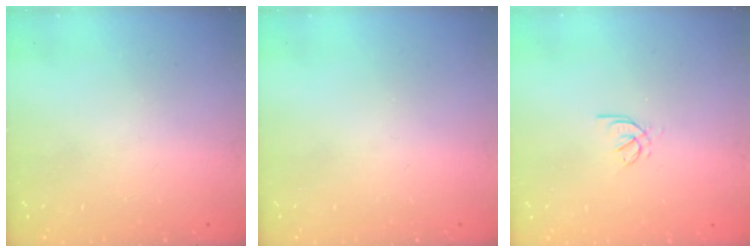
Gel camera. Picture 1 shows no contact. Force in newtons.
{"total": 0.0}
{"total": 1.7, "press": 1.6, "slide": 0.5}